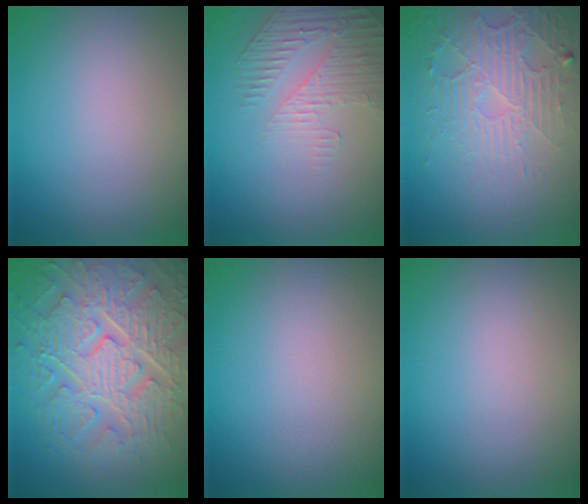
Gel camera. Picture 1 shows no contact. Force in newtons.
{"total": 2.2, "press": 1.7, "slide": 1.4}
{"total": 5.1, "press": 3.5, "slide": 3.7}
{"total": 9.6, "press": 7.0, "slide": 6.6}
{"total": 0.0}
{"total": 0.0}